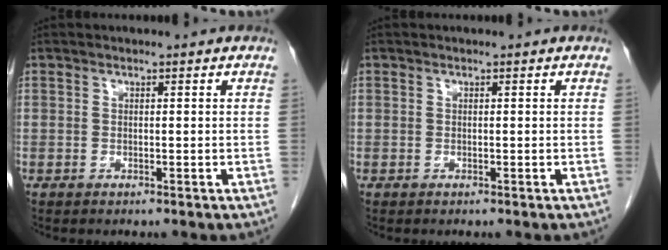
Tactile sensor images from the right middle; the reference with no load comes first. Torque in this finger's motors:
{"motor_torque": [0.24, -0.54, 0.05, 0.04]}